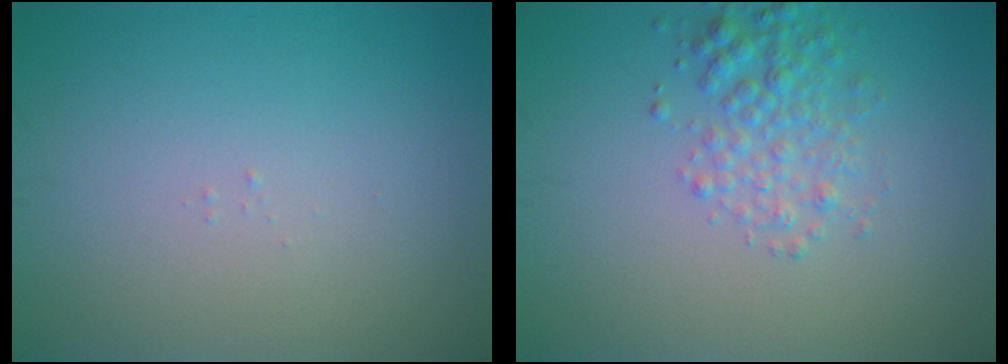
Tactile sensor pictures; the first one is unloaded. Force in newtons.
{"total": 2.9, "press": 2.9, "slide": 0.1}